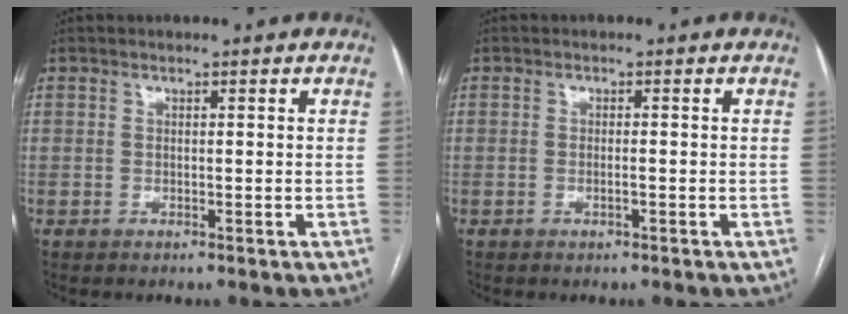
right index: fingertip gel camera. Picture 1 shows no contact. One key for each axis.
{"total": 0.9, "fx": -0.3, "fy": 0.0, "fz": 0.8, "tx": -0.017, "ty": 0.002, "tz": -0.004}